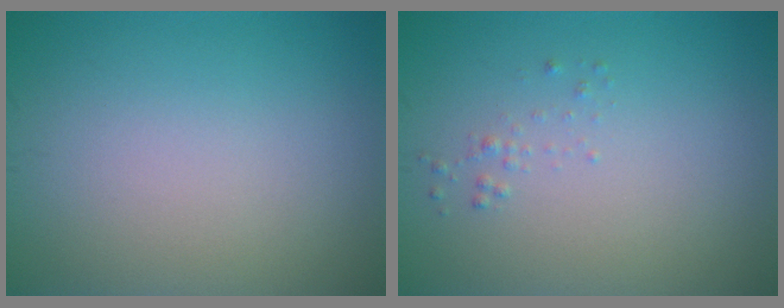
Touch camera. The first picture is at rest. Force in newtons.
{"total": 0.6, "press": 0.6, "slide": 0.1}